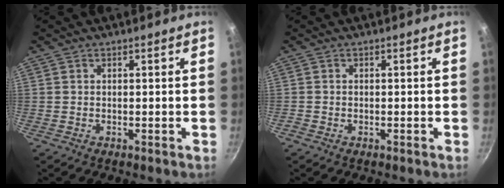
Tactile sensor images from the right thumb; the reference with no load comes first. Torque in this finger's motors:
{"motor_torque": [-0.62, -0.04, -0.21, -0.19, 0.05]}